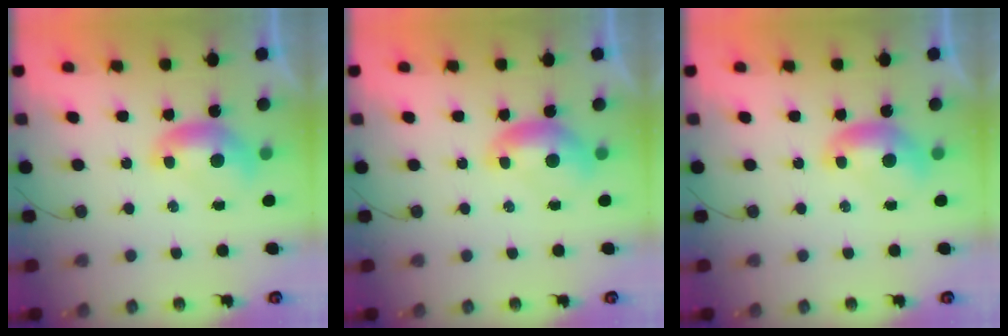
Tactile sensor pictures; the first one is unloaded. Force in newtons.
{"total": 0.0}
{"total": 0.0}